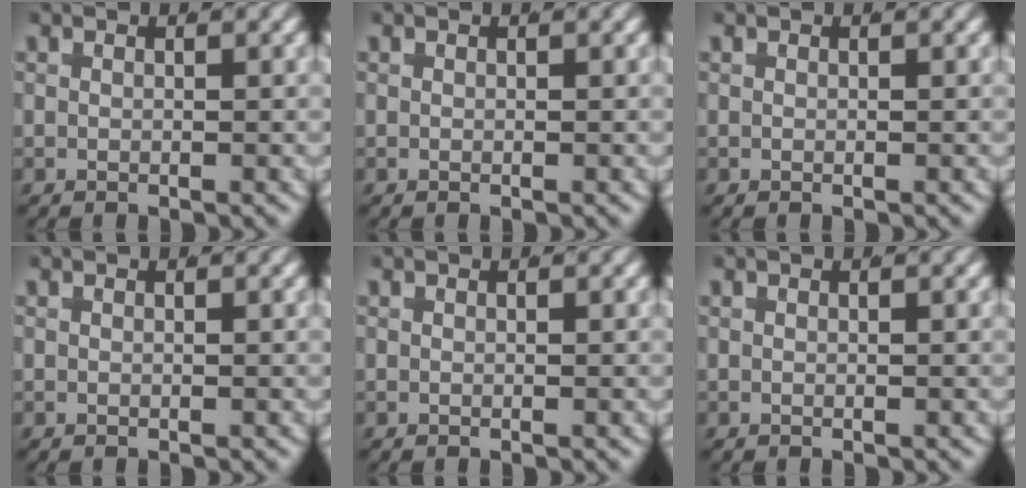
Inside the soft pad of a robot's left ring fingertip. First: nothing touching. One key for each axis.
{"total": 0.0}
{"total": 0.0}
{"total": 0.0}
{"total": 0.0}
{"total": 0.0}